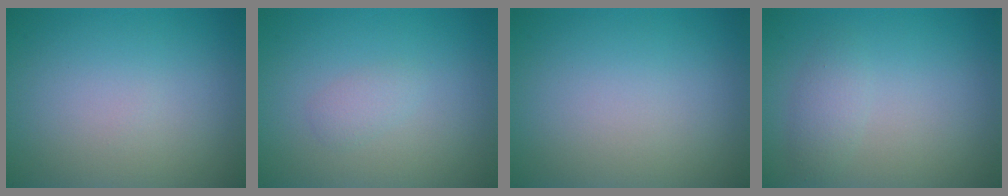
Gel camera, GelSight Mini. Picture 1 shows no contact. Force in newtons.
{"total": 1.1, "press": 1.1, "slide": 0.1}
{"total": 0.0}
{"total": 1.5, "press": 1.5, "slide": 0.1}